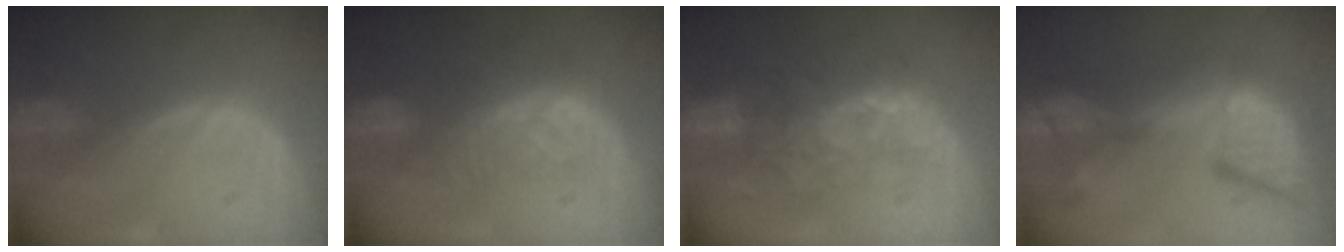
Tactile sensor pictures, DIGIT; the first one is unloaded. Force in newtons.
{"total": 8.2, "press": 7.2, "slide": 3.9}
{"total": 10.0, "press": 8.6, "slide": 5.2}
{"total": 13.6, "press": 11.2, "slide": 7.7}